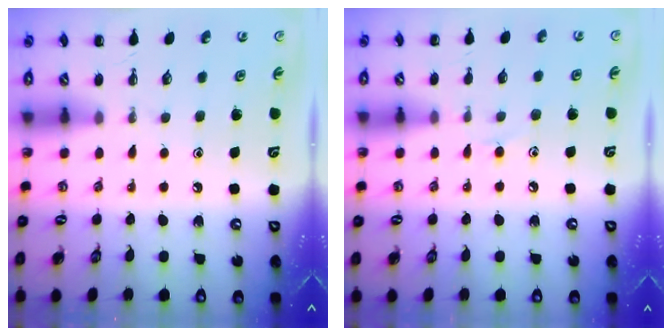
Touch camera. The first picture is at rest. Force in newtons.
{"total": 6.4, "press": 6.1, "slide": 2.0}